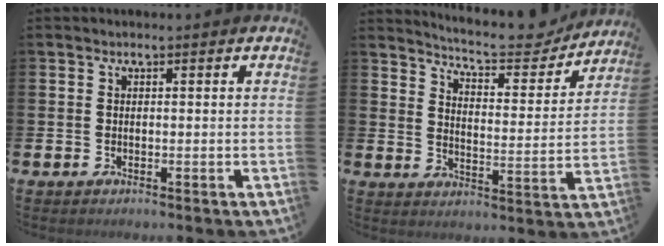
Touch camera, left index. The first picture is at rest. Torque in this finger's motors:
{"motor_torque": [0.99, -1.15, 0.26, 0.06]}